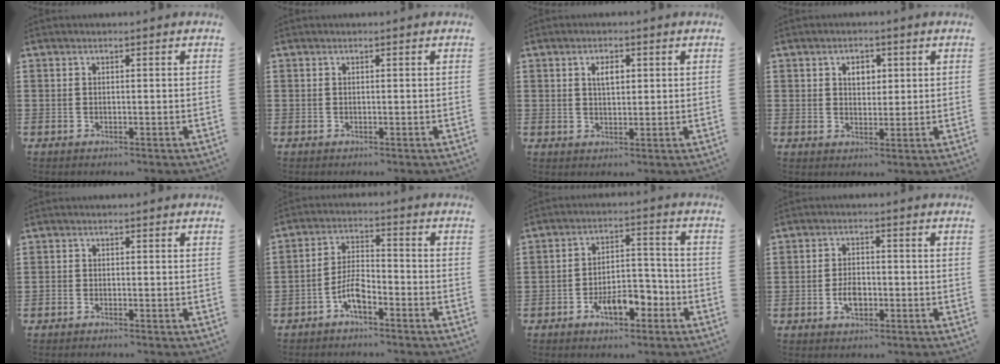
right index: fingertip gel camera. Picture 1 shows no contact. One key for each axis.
{"total": 0.0}
{"total": 2.6, "fx": 0.8, "fy": 1.2, "fz": 2.2, "tx": -0.039, "ty": 0.002, "tz": 0.010}
{"total": 2.9, "fx": 0.9, "fy": 2.1, "fz": 1.8, "tx": -0.034, "ty": 0.006, "tz": 0.012}
{"total": 0.9, "fx": -0.9, "fy": 0.0, "fz": 0.1, "tx": -0.003, "ty": -0.002, "tz": -0.019}
{"total": 5.7, "fx": -3.5, "fy": 2.0, "fz": 4.0, "tx": -0.098, "ty": 0.000, "tz": -0.071}
{"total": 7.1, "fx": -4.0, "fy": 3.6, "fz": 4.7, "tx": -0.070, "ty": 0.018, "tz": -0.073}
{"total": 3.4, "fx": -1.1, "fy": 1.9, "fz": 2.6, "tx": -0.051, "ty": -0.001, "tz": -0.017}